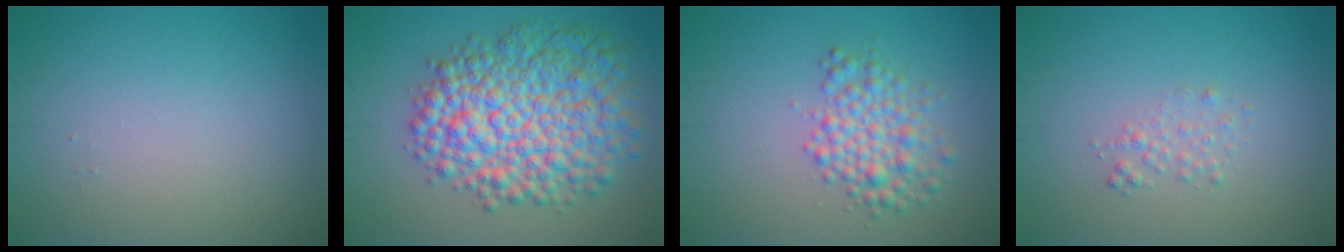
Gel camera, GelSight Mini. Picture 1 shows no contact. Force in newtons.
{"total": 10.3, "press": 10.2, "slide": 0.2}
{"total": 3.7, "press": 3.7, "slide": 0.1}
{"total": 1.2, "press": 1.2, "slide": 0.0}